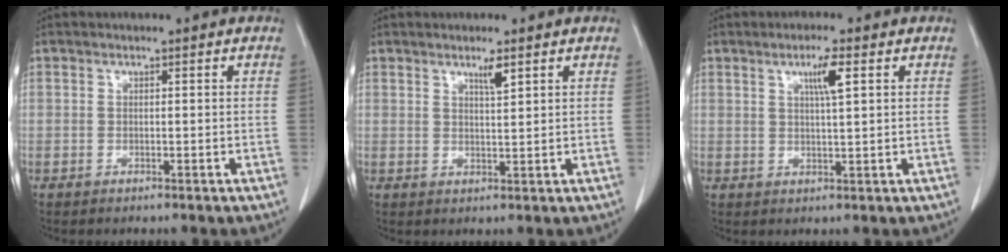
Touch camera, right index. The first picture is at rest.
{"total": 2.4, "force": [1.6, 0.1, 1.8], "torque": [-0.034, -0.004, 0.029]}
{"total": 4.0, "force": [1.8, 0.1, 3.6], "torque": [-0.061, -0.002, 0.030]}